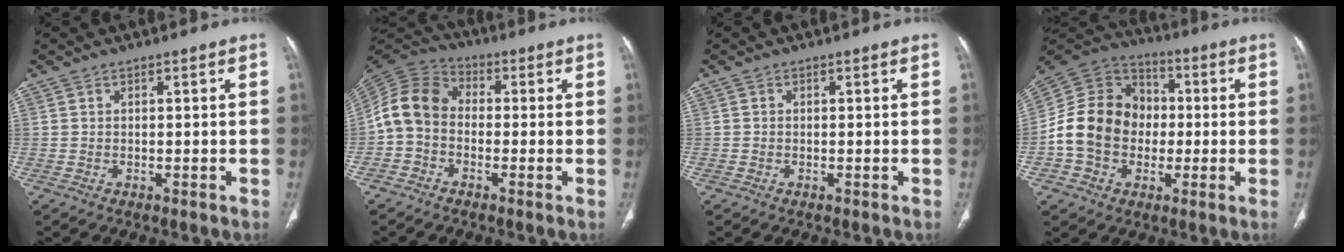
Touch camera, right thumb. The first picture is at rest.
{"total": 9.1, "force": [-1.2, 7.2, 5.6], "torque": [-0.103, 0.029, -0.040]}
{"total": 0.0}
{"total": 15.9, "force": [-1.8, 13.4, 8.5], "torque": [-0.128, 0.034, -0.040]}